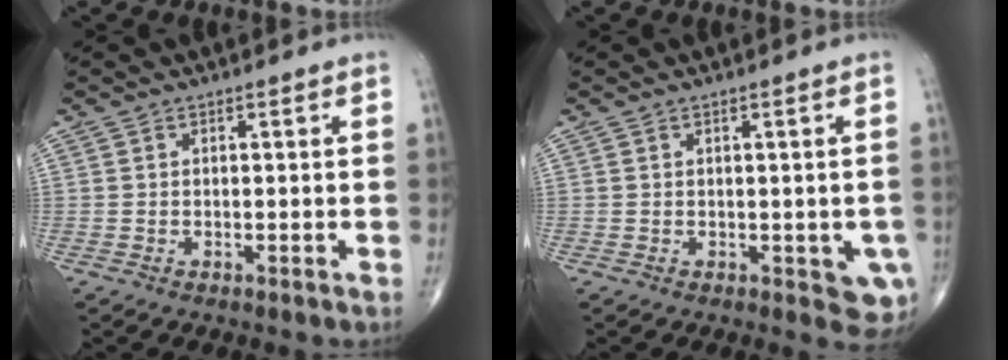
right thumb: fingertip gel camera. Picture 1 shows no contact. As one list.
[{"total": 4.5, "force": [-0.7, 2.4, 3.7], "torque": [-0.020, -0.005, -0.001]}]